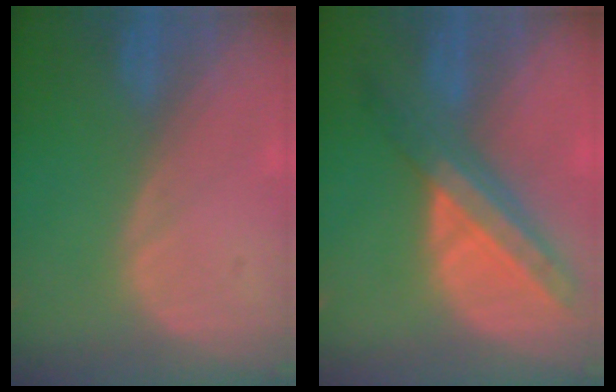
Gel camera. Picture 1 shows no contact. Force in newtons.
{"total": 8.8, "press": 7.6, "slide": 4.4}